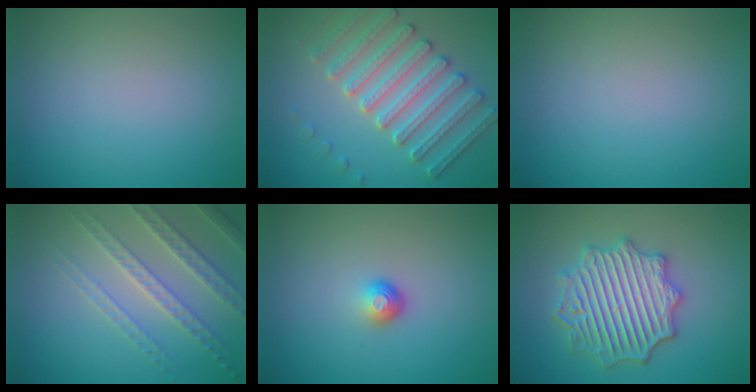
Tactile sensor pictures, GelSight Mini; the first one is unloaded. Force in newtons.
{"total": 5.1, "press": 4.9, "slide": 1.3}
{"total": 0.0}
{"total": 3.9, "press": 3.7, "slide": 1.1}
{"total": 1.7, "press": 1.2, "slide": 1.2}
{"total": 6.2, "press": 6.1, "slide": 1.0}